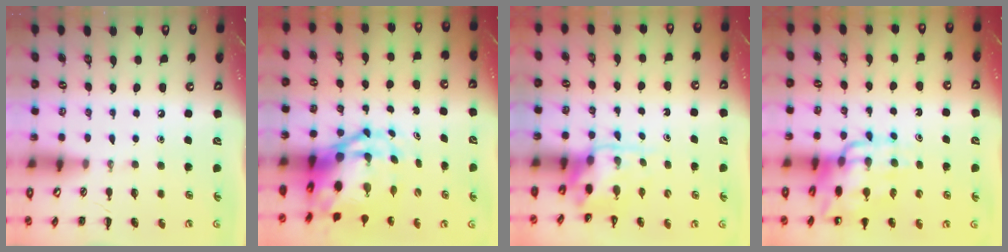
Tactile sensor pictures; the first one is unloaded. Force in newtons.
{"total": 9.7, "press": 9.2, "slide": 2.9}
{"total": 3.8, "press": 3.7, "slide": 0.7}
{"total": 14.7, "press": 14.2, "slide": 3.6}